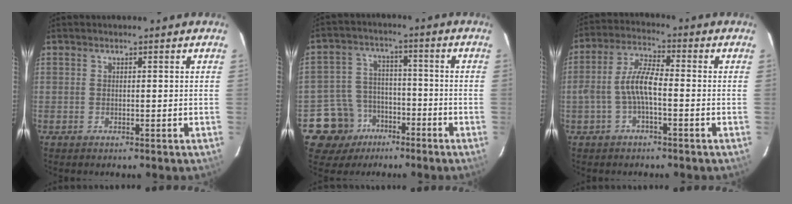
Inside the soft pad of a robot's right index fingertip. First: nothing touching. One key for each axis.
{"total": 10.0, "fx": -5.7, "fy": 8.2, "fz": 1.1, "tx": -0.050, "ty": 0.033, "tz": -0.082}
{"total": 6.6, "fx": -1.8, "fy": 1.8, "fz": 6.1, "tx": -0.128, "ty": 0.015, "tz": -0.033}